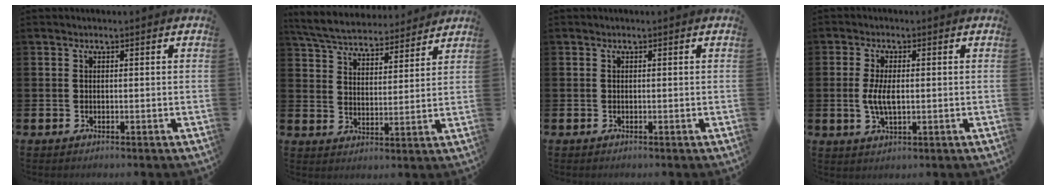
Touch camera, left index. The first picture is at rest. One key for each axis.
{"total": 6.2, "fx": 5.9, "fy": 1.4, "fz": 1.1, "tx": -0.049, "ty": -0.037, "tz": 0.104}
{"total": 0.0}
{"total": 4.4, "fx": 0.0, "fy": 1.9, "fz": 3.9, "tx": -0.077, "ty": 0.001, "tz": -0.005}